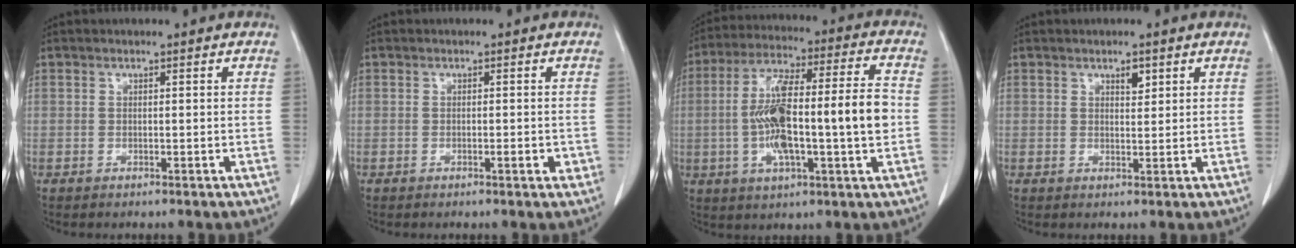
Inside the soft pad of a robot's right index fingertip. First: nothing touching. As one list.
[{"total": 1.7, "force": [-0.5, 0.4, 1.5], "torque": [-0.022, -0.001, -0.008]}, {"total": 17.5, "force": [-1.5, 2.3, 17.2], "torque": [-0.313, 0.020, -0.027]}, {"total": 1.8, "force": [1.1, 0.7, 1.2], "torque": [-0.017, -0.005, 0.017]}]